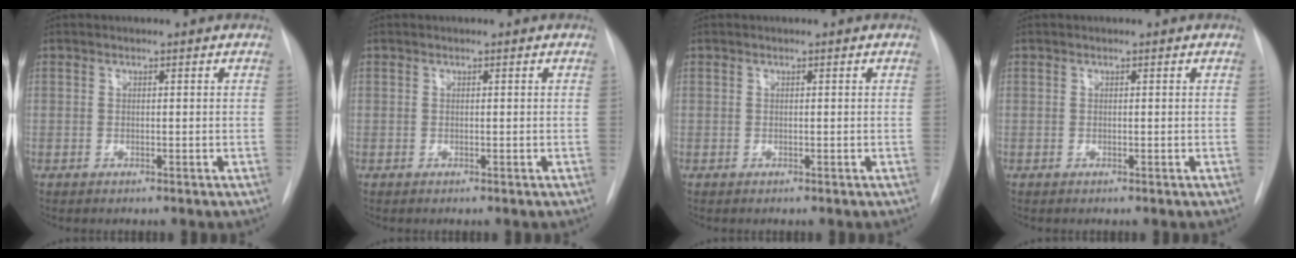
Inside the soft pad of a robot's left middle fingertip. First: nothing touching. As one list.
[{"total": 0.0}, {"total": 0.0}, {"total": 0.0}]